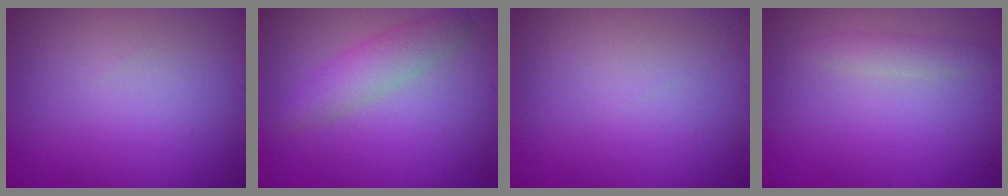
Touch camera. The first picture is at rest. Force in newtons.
{"total": 2.7, "press": 2.7, "slide": 0.1}
{"total": 0.0}
{"total": 1.4, "press": 1.4, "slide": 0.0}